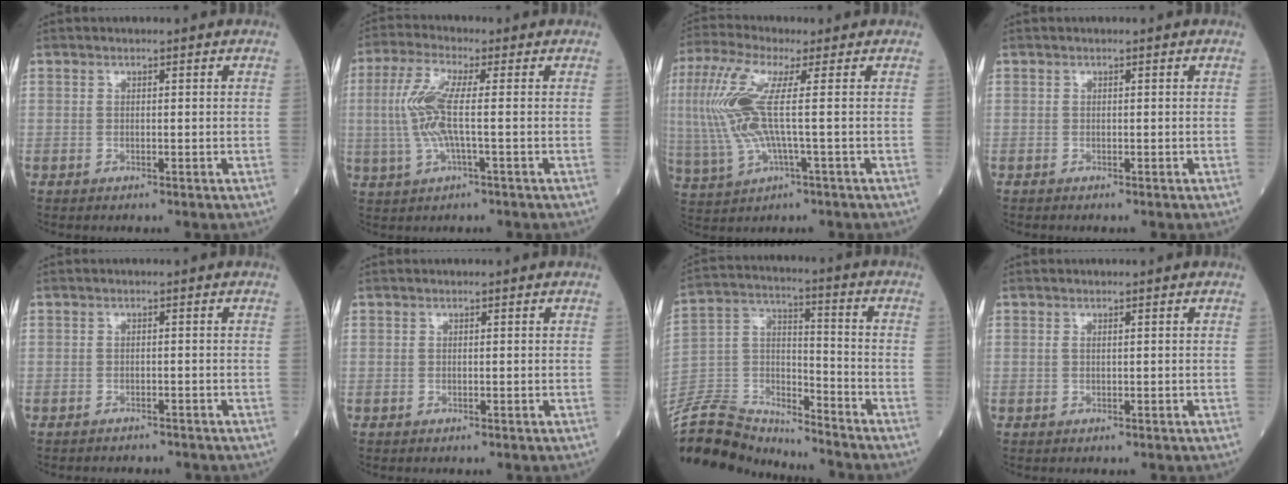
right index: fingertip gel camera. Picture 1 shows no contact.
{"total": 7.7, "force": [0.0, 1.2, 7.6], "torque": [-0.175, 0.008, -0.004]}
{"total": 12.3, "force": [1.3, 1.9, 12.1], "torque": [-0.294, 0.011, 0.021]}
{"total": 0.0}
{"total": 3.2, "force": [-3.0, 1.2, 0.4], "torque": [-0.008, -0.001, -0.037]}
{"total": 0.0}
{"total": 17.2, "force": [-16.8, 2.9, 2.4], "torque": [-0.060, 0.036, -0.294]}
{"total": 0.5, "force": [0.2, 0.0, 0.5], "torque": [-0.017, 0.000, 0.004]}